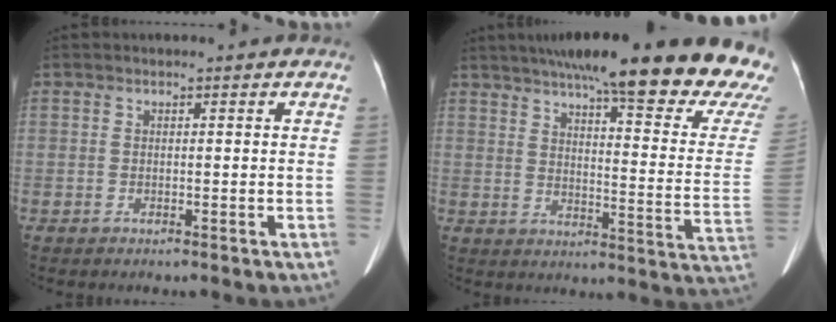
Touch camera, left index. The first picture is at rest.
{"total": 29.3, "force": [23.3, 3.2, 17.5], "torque": [-0.205, -0.043, 0.288]}